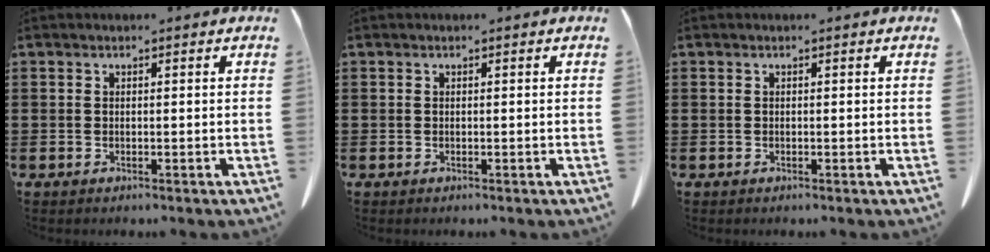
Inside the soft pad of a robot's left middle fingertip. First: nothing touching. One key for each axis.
{"total": 0.0}
{"total": 0.0}